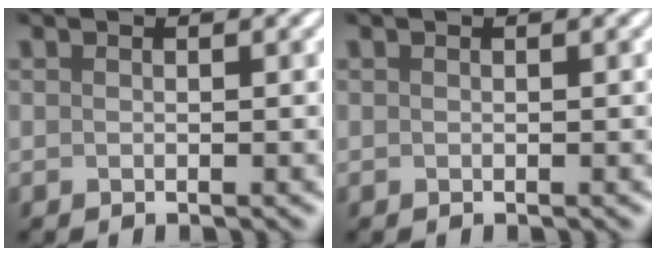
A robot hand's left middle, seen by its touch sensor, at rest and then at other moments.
{"total": 0.0}